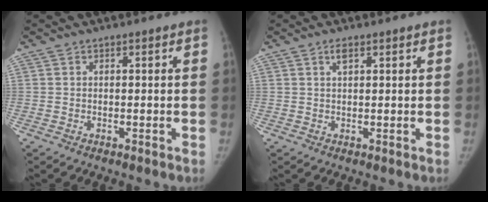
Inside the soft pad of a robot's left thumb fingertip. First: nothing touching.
{"total": 1.5, "force": [0.8, 0.6, 1.1], "torque": [-0.019, 0.001, 0.014]}